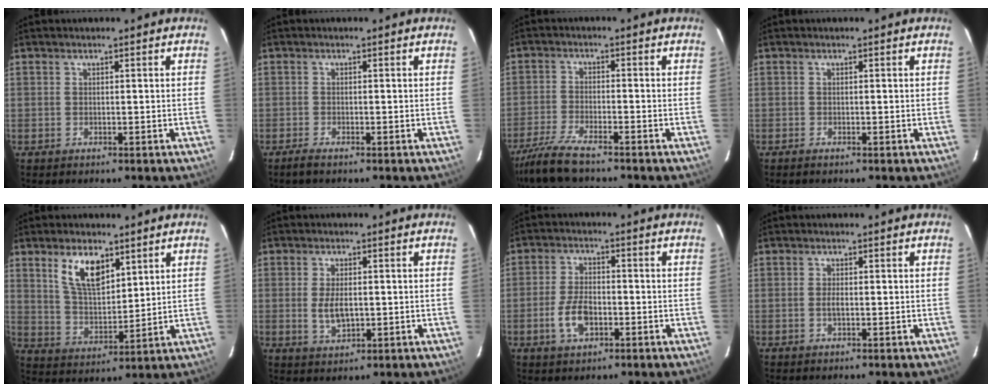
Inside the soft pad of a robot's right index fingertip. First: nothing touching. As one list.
[{"total": 1.8, "force": [-1.4, 0.1, 1.1], "torque": [-0.027, -0.004, -0.028]}, {"total": 9.7, "force": [-8.2, 1.5, 5.0], "torque": [-0.128, -0.023, -0.156]}, {"total": 0.5, "force": [-0.4, 0.0, 0.3], "torque": [-0.005, 0.000, -0.009]}, {"total": 9.8, "force": [5.3, 4.6, 6.9], "torque": [-0.127, 0.006, 0.111]}, {"total": 5.3, "force": [-0.5, 2.8, 4.5], "torque": [-0.089, -0.006, -0.004]}, {"total": 7.0, "force": [-2.5, 3.8, 5.3], "torque": [-0.115, 0.002, -0.043]}, {"total": 1.4, "force": [-0.3, 0.4, 1.2], "torque": [-0.026, -0.002, -0.007]}]